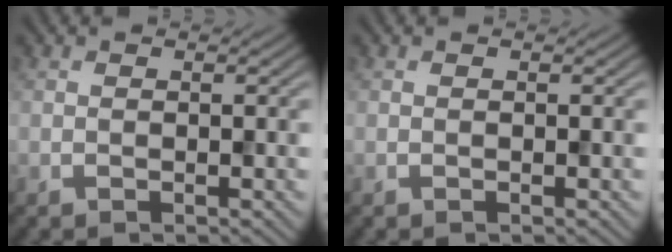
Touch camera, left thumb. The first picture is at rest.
{"total": 0.0}